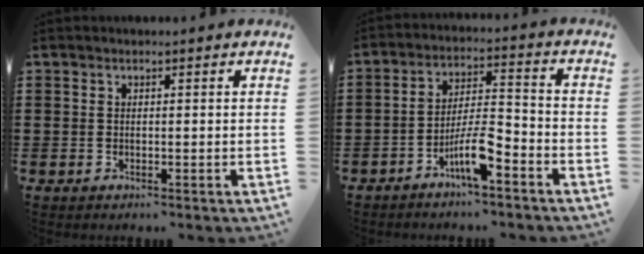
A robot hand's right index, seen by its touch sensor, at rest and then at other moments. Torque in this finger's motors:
{"motor_torque": [1.53, -0.14, 0.42, 0.08]}